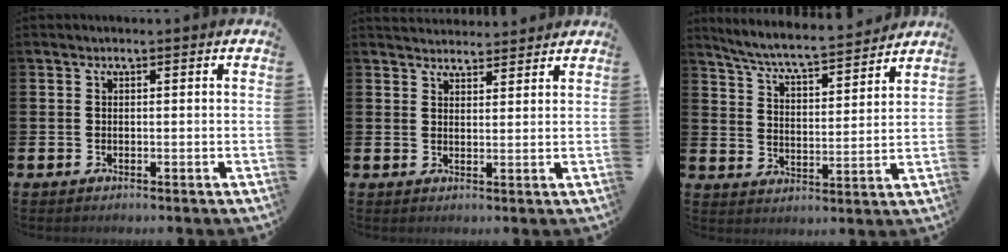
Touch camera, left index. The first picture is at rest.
{"total": 3.0, "force": [3.0, 0.7, -0.1], "torque": [-0.006, -0.013, 0.056]}
{"total": 6.4, "force": [6.0, 0.4, 2.0], "torque": [-0.070, -0.044, 0.102]}